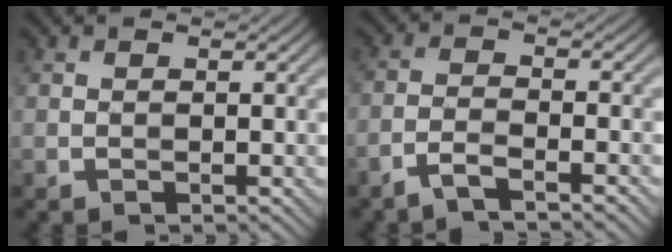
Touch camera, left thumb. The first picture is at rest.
{"total": 3.5, "force": [-2.7, 0.5, 2.2], "torque": [-0.043, 0.003, -0.065]}